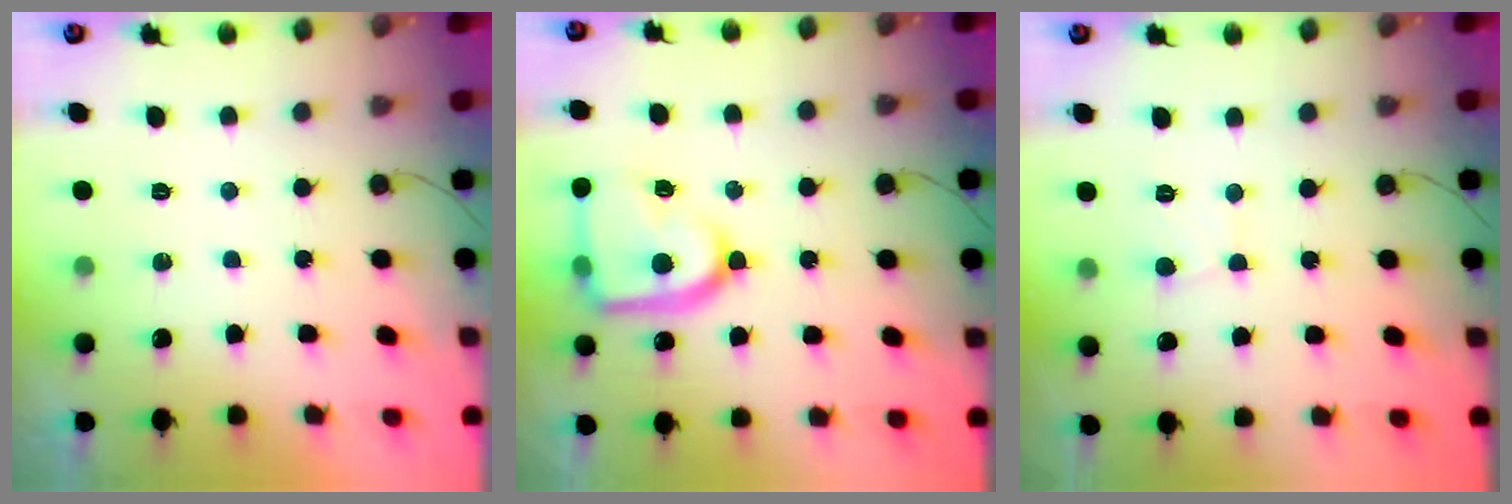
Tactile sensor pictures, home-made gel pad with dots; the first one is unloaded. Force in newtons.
{"total": 18.1, "press": 18.0, "slide": 1.8}
{"total": 2.8, "press": 2.8, "slide": 0.3}